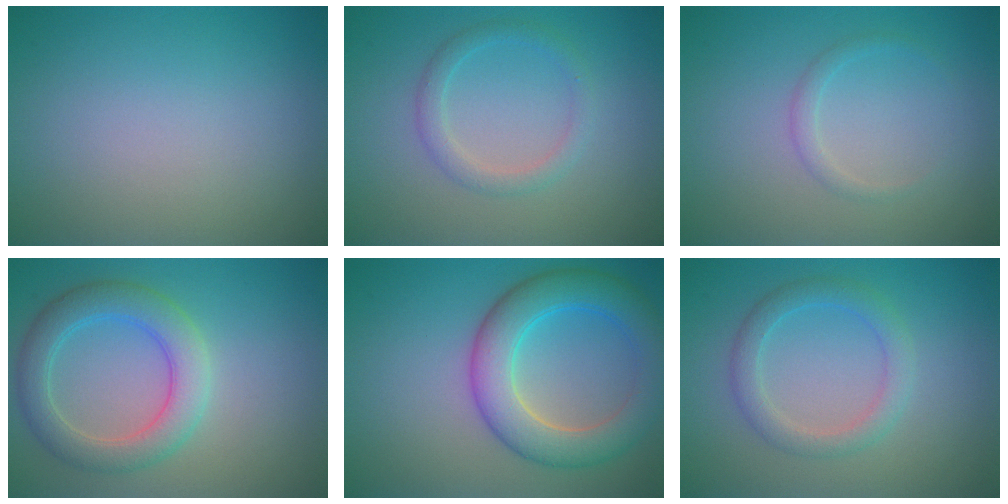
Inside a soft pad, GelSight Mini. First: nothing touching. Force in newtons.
{"total": 2.0, "press": 2.0, "slide": 0.1}
{"total": 1.1, "press": 1.1, "slide": 0.1}
{"total": 4.8, "press": 4.8, "slide": 0.2}
{"total": 6.6, "press": 6.6, "slide": 0.2}
{"total": 2.6, "press": 2.6, "slide": 0.1}